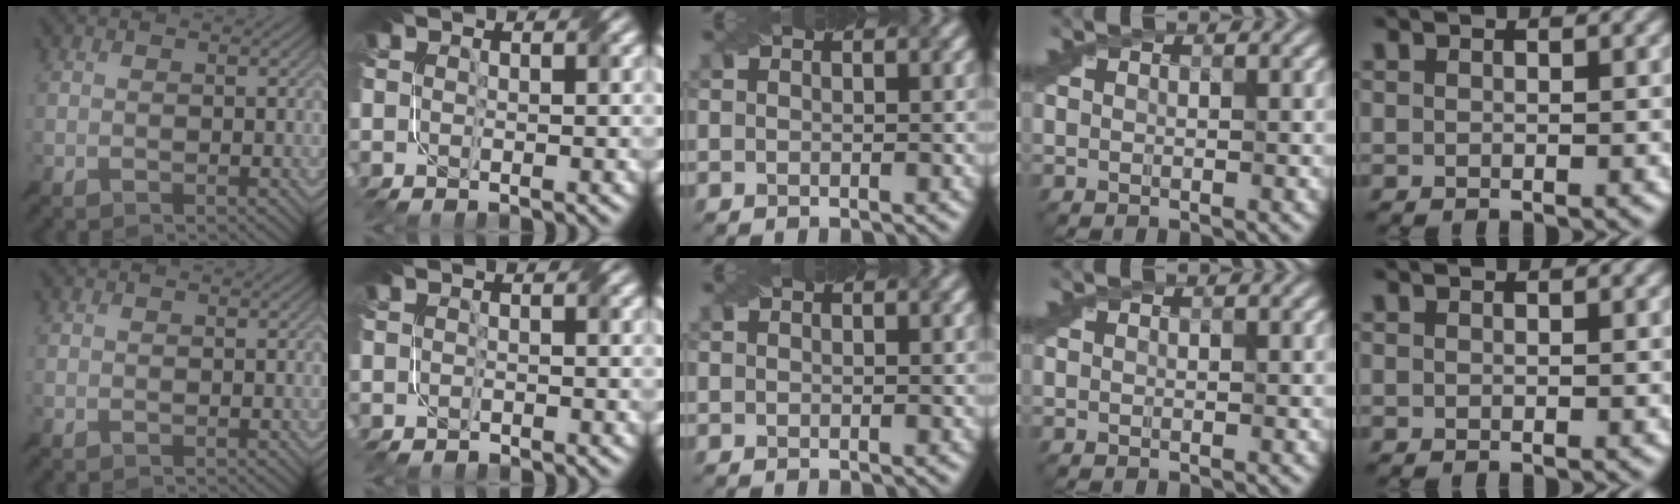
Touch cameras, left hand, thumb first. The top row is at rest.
{"index": {"total": 0.9, "force": [-0.9, -0.2, -0.2], "torque": [0.006, -0.002, -0.018]}}